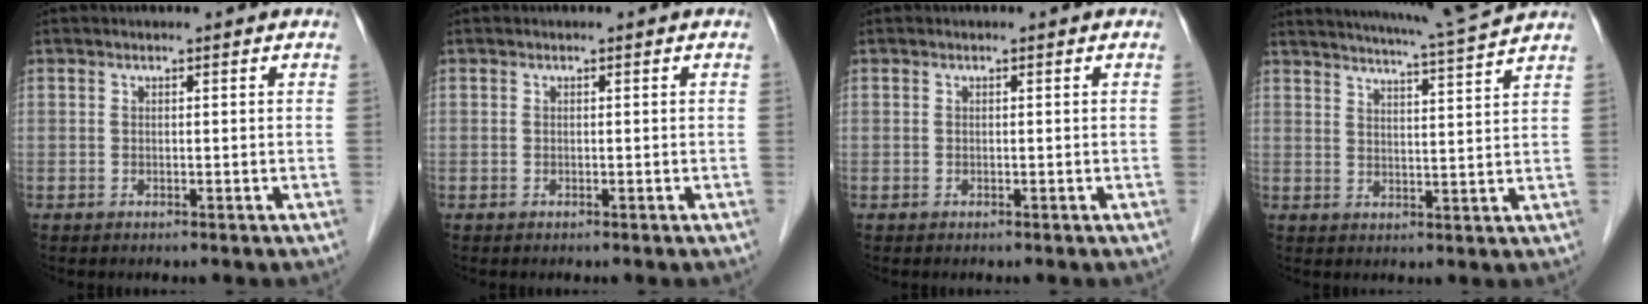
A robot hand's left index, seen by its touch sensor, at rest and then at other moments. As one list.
[{"total": 0.0}, {"total": 0.0}, {"total": 11.0, "force": [10.2, -1.8, 3.6], "torque": [-0.071, -0.018, 0.139]}]